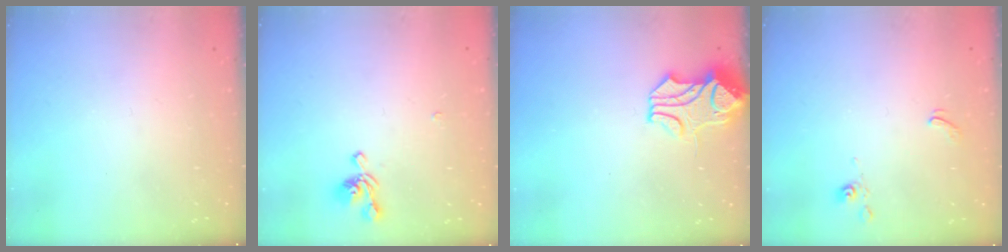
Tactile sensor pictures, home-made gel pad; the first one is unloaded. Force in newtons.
{"total": 1.6, "press": 1.3, "slide": 0.9}
{"total": 1.6, "press": 0.8, "slide": 1.3}
{"total": 2.4, "press": 2.3, "slide": 0.4}